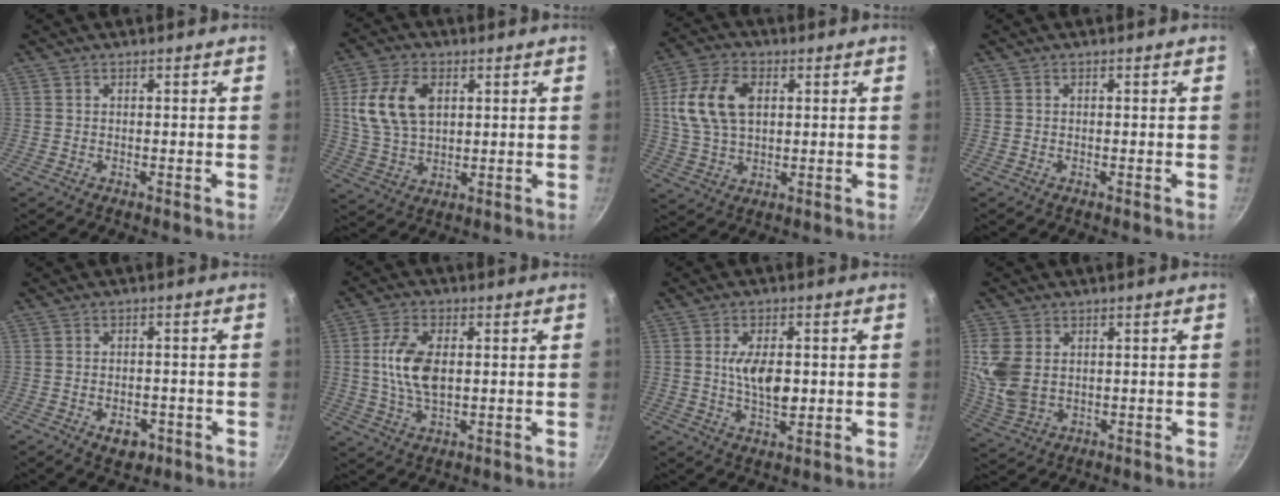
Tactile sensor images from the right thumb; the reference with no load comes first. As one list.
[{"total": 11.9, "force": [3.0, 7.6, 8.7], "torque": [-0.153, -0.004, 0.060]}, {"total": 12.7, "force": [2.6, 8.1, 9.5], "torque": [-0.172, 0.007, 0.046]}, {"total": 0.0}, {"total": 4.9, "force": [-2.1, 3.2, 3.1], "torque": [-0.031, 0.012, -0.021]}, {"total": 9.9, "force": [1.0, 5.5, 8.2], "torque": [-0.153, 0.002, 0.017]}, {"total": 8.1, "force": [0.3, 4.0, 7.0], "torque": [-0.114, -0.007, 0.006]}, {"total": 8.9, "force": [1.4, 6.3, 6.1], "torque": [-0.124, -0.011, 0.040]}]